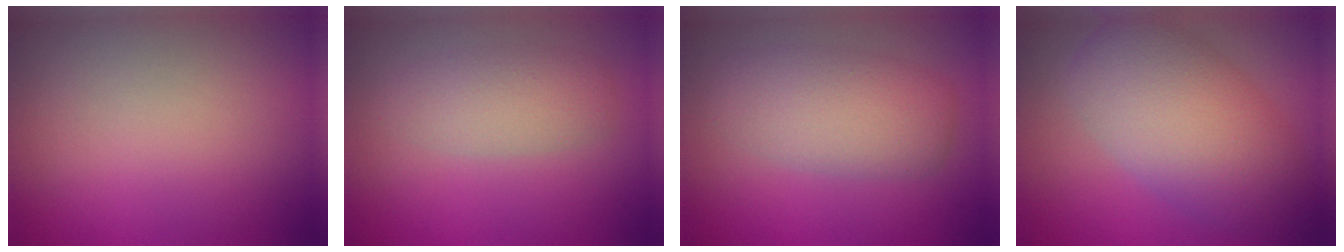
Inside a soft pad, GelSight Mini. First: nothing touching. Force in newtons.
{"total": 3.0, "press": 3.0, "slide": 0.2}
{"total": 4.9, "press": 4.9, "slide": 0.1}
{"total": 8.5, "press": 8.5, "slide": 0.3}